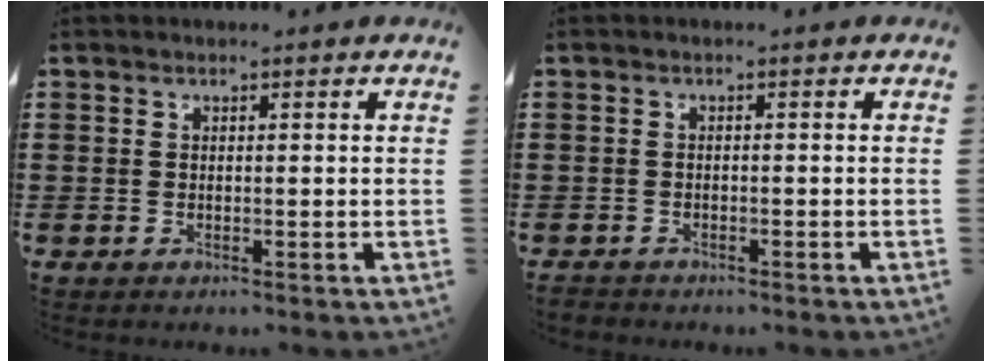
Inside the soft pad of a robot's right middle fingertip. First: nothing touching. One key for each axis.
{"total": 0.9, "fx": -0.8, "fy": 0.3, "fz": 0.0, "tx": -0.002, "ty": 0.000, "tz": -0.018}